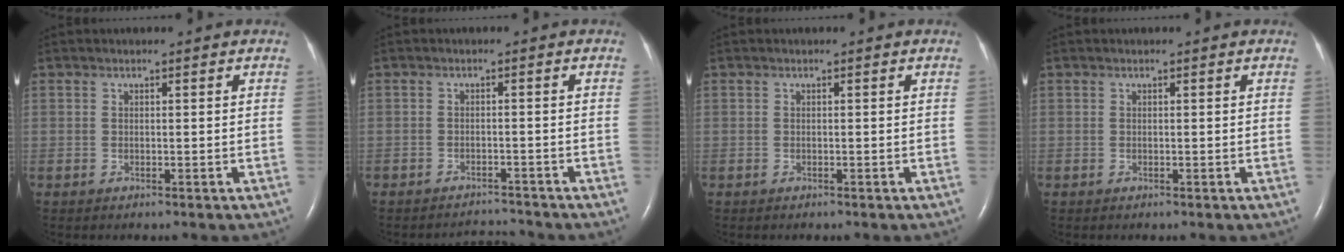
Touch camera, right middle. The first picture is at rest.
{"total": 2.9, "force": [-2.8, -0.3, -0.8], "torque": [0.009, -0.006, -0.040]}
{"total": 0.0}
{"total": 0.0}